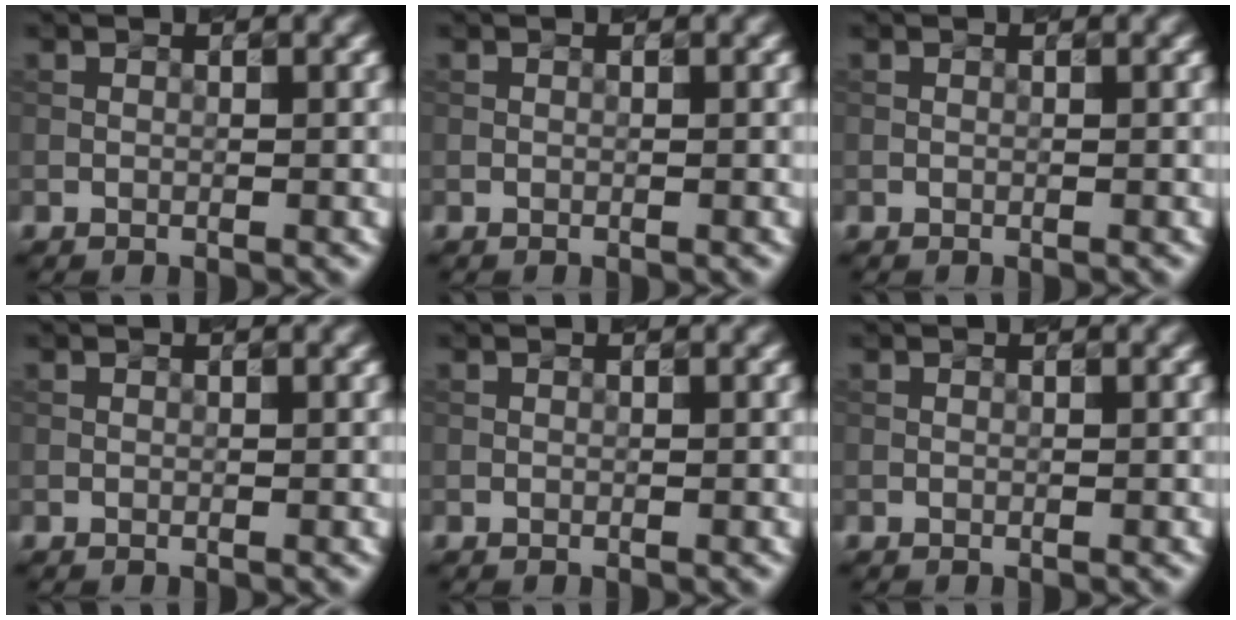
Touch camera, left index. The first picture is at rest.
{"total": 0.0}
{"total": 0.0}
{"total": 0.0}
{"total": 0.0}
{"total": 0.0}